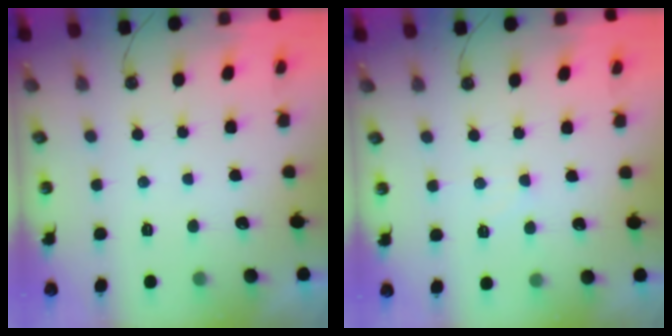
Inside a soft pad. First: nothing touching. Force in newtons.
{"total": 6.1, "press": 6.1, "slide": 0.9}